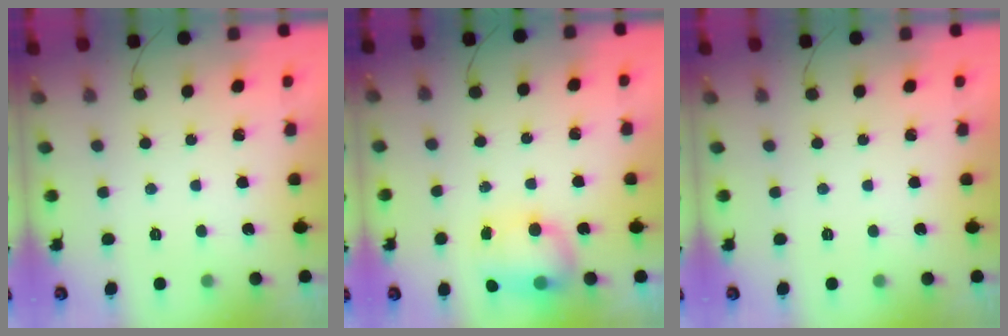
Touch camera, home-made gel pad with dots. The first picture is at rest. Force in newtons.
{"total": 11.3, "press": 8.6, "slide": 7.3}
{"total": 0.0}